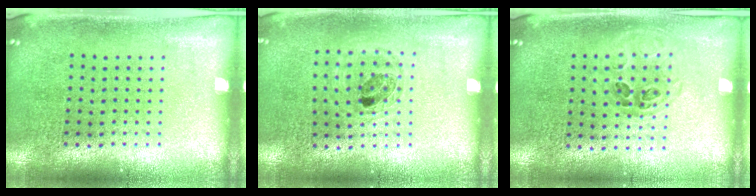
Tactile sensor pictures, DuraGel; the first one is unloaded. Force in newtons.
{"total": 0.9, "press": 0.9, "slide": 0.0}
{"total": 0.9, "press": 0.9, "slide": 0.3}